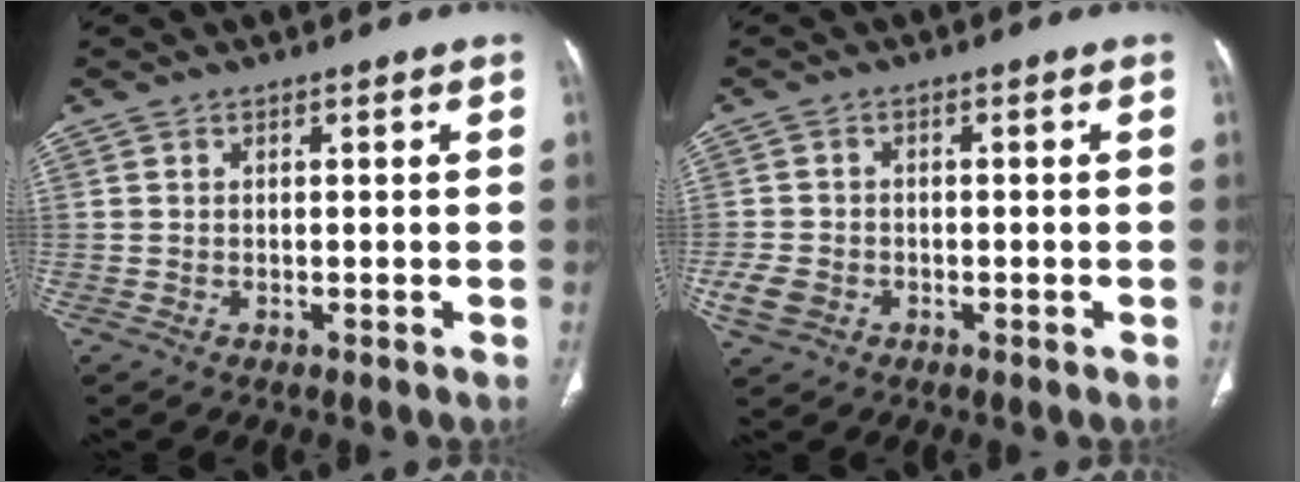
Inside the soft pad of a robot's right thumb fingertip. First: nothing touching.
{"total": 4.3, "force": [-1.5, 3.4, 2.1], "torque": [-0.042, 0.010, -0.024]}